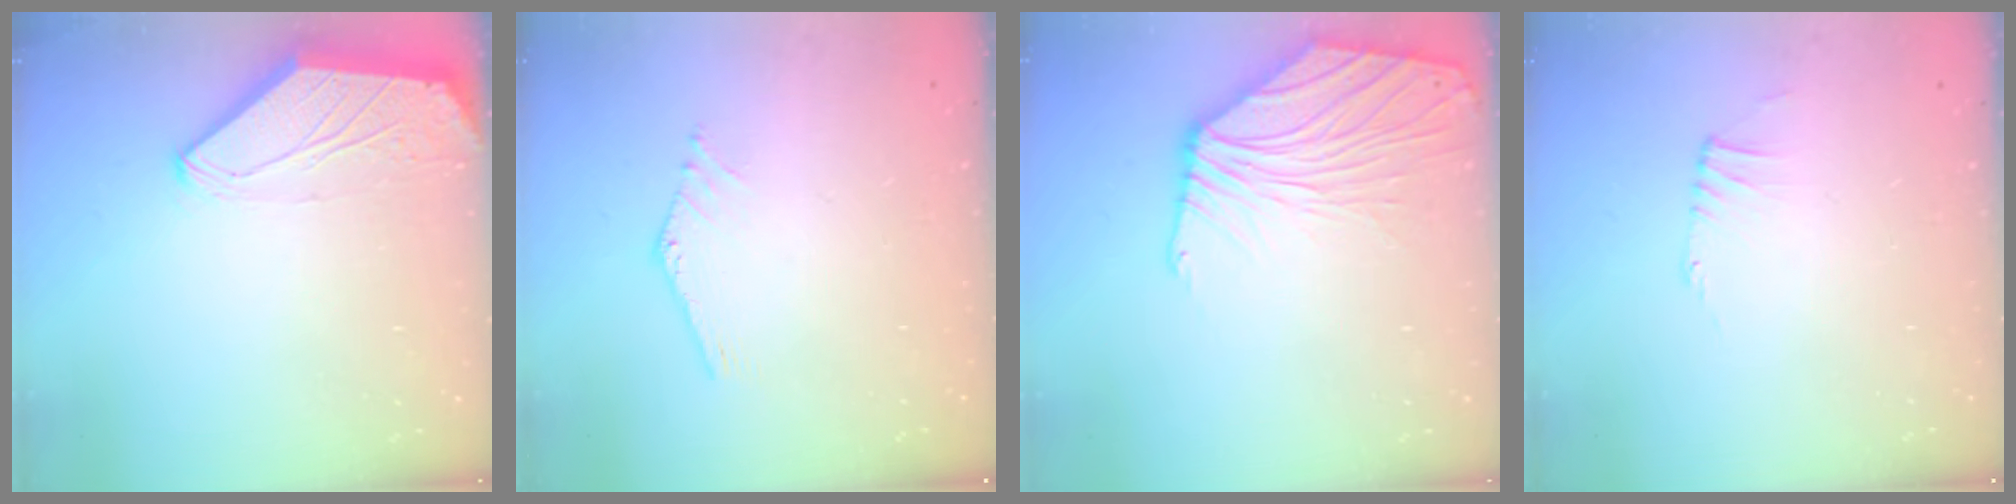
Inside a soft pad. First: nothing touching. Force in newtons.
{"total": 0.6, "press": 0.5, "slide": 0.2}
{"total": 8.5, "press": 8.4, "slide": 1.5}
{"total": 0.0}